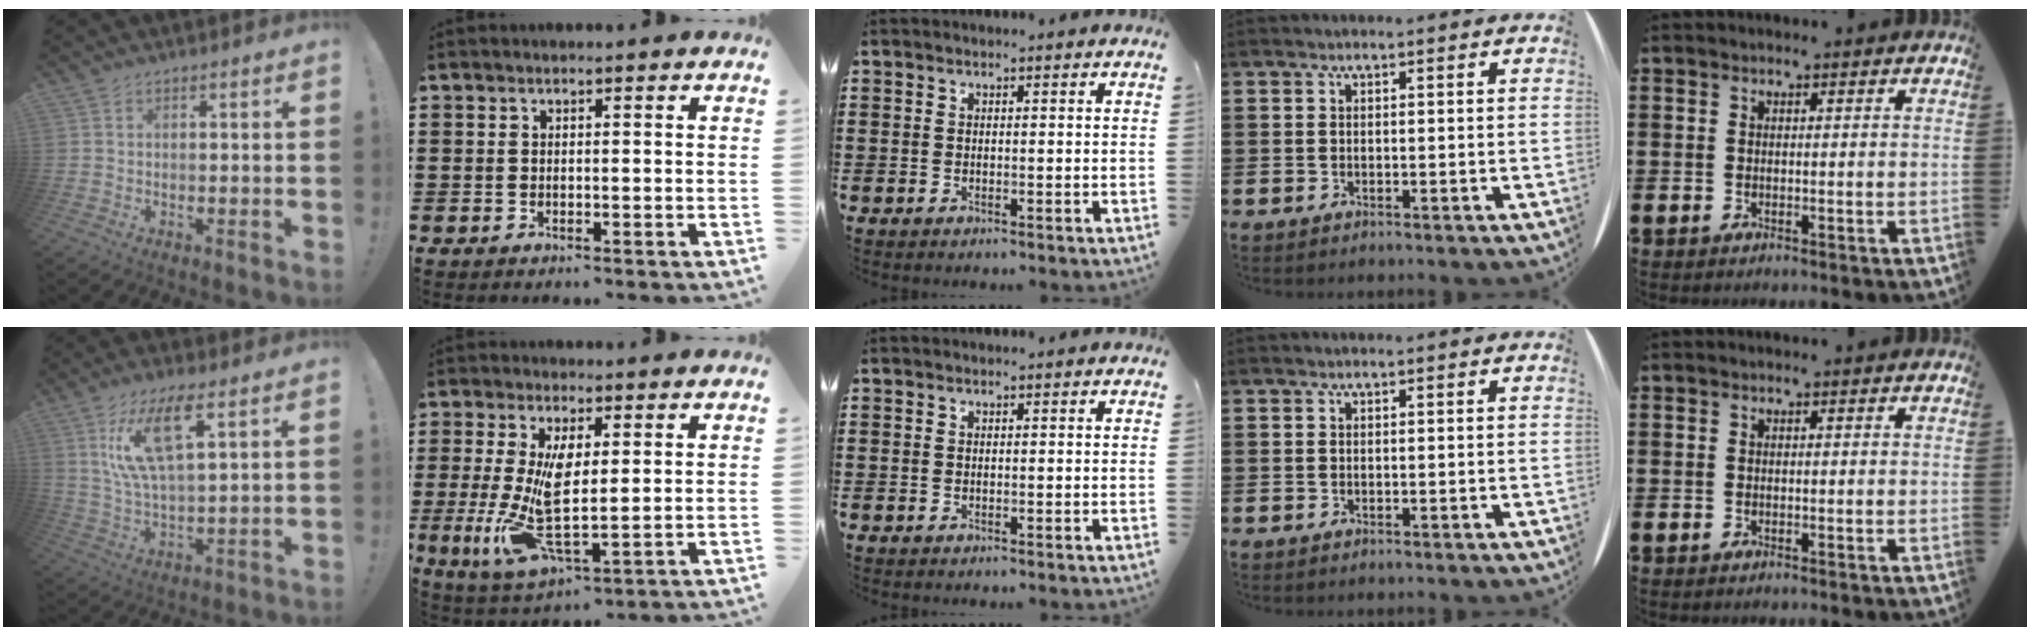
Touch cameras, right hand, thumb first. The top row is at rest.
{"thumb": {"total": 13.8, "force": [7.0, 4.4, 11.1], "torque": [-0.221, -0.010, 0.118]}, "index": {"total": 9.9, "force": [1.0, 3.8, 9.1], "torque": [-0.189, -0.017, 0.019]}}